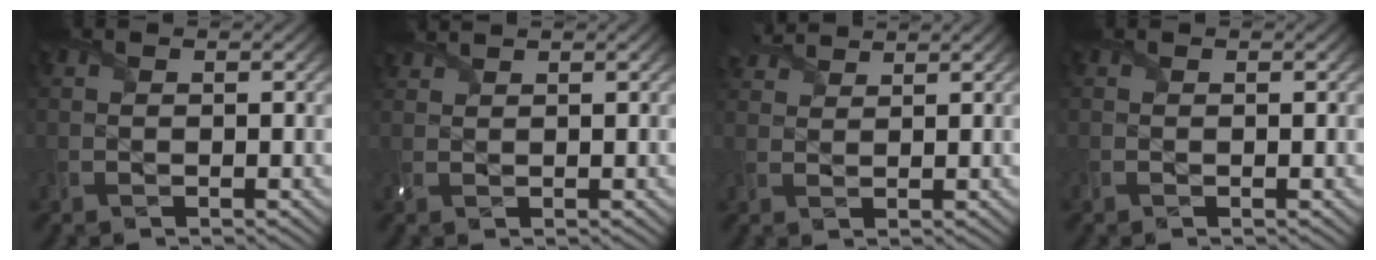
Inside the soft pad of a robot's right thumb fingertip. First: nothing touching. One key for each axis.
{"total": 1.6, "fx": 1.5, "fy": 0.2, "fz": 0.4, "tx": -0.020, "ty": 0.005, "tz": 0.035}
{"total": 3.4, "fx": 3.1, "fy": 0.8, "fz": 1.2, "tx": -0.035, "ty": 0.012, "tz": 0.062}
{"total": 0.0}